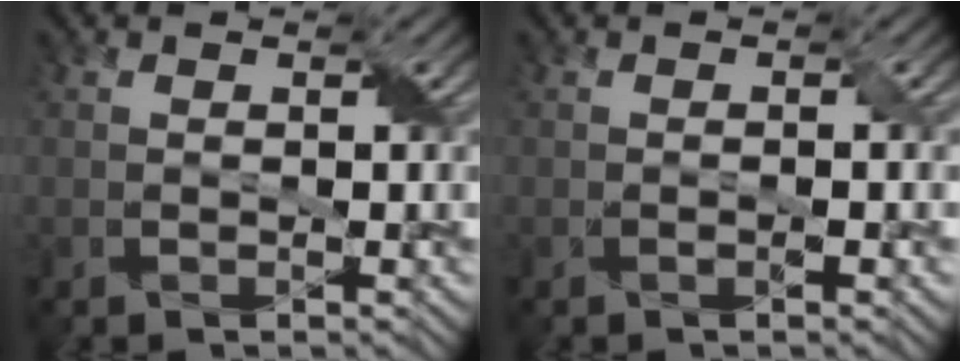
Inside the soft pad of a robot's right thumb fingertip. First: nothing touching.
{"total": 1.1, "force": [-0.3, 0.2, 1.0], "torque": [-0.020, 0.001, -0.005]}